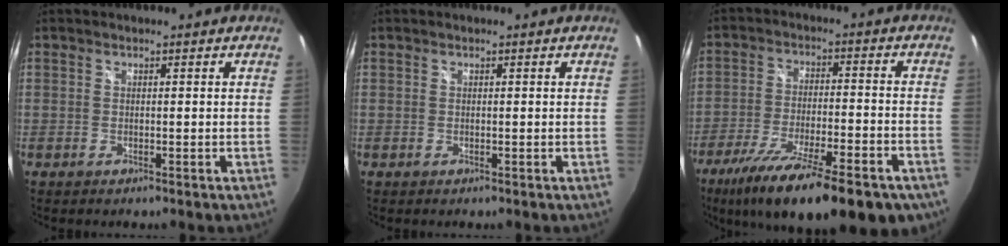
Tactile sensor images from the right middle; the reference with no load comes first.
{"total": 0.0}
{"total": 23.0, "force": [-15.9, 6.2, 15.4], "torque": [-0.264, -0.057, -0.238]}